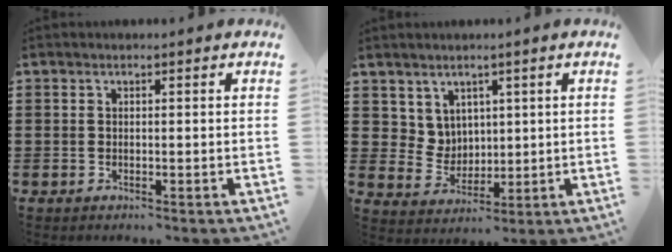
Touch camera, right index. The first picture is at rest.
{"total": 4.9, "force": [2.9, 3.9, 0.6], "torque": [-0.034, 0.002, 0.055]}